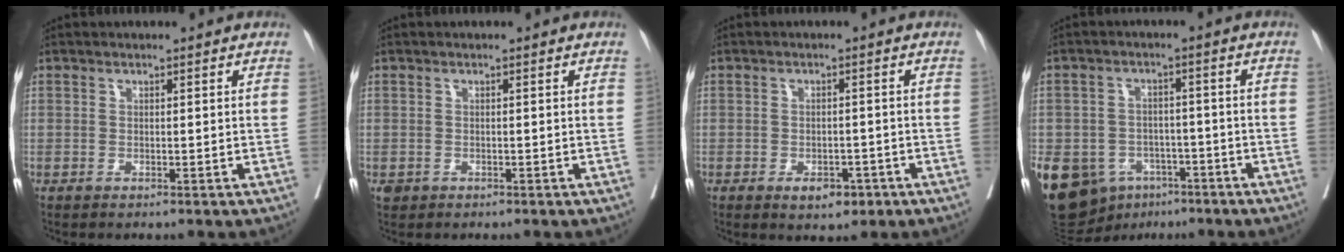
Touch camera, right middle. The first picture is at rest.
{"total": 0.9, "force": [-0.4, 0.8, 0.3], "torque": [-0.008, 0.002, 0.000]}
{"total": 3.9, "force": [-2.2, 2.1, 2.4], "torque": [-0.028, 0.003, -0.023]}
{"total": 18.0, "force": [-8.9, 13.4, 8.2], "torque": [-0.206, 0.005, -0.125]}